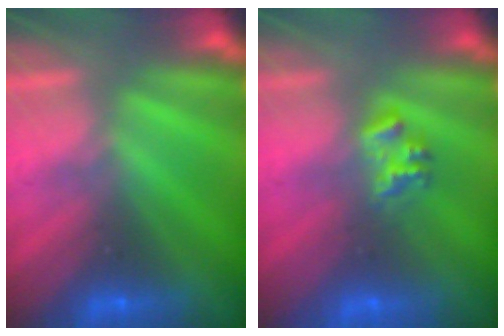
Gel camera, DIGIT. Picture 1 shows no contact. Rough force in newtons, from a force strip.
{"total": 2.2}